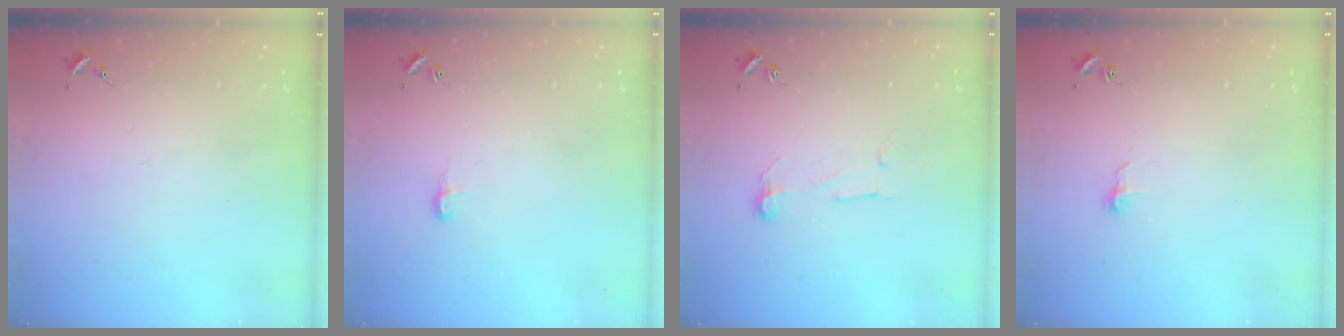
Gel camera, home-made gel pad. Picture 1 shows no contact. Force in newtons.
{"total": 4.1, "press": 4.1, "slide": 0.4}
{"total": 7.3, "press": 7.2, "slide": 0.8}
{"total": 4.2, "press": 4.2, "slide": 0.3}